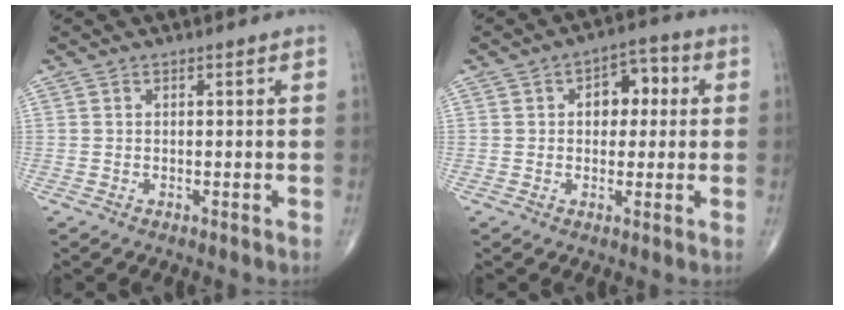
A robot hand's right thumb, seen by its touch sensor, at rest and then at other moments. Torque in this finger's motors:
{"motor_torque": [0.49, 1.52, 0.43, 0.03, 0.03]}